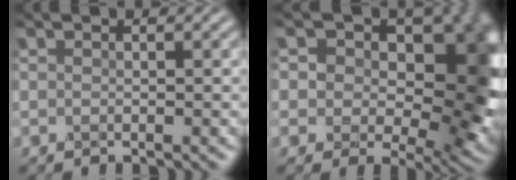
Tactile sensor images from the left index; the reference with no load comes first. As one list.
[{"total": 15.8, "force": [3.4, 10.4, 11.4], "torque": [-0.123, 0.008, 0.058]}]